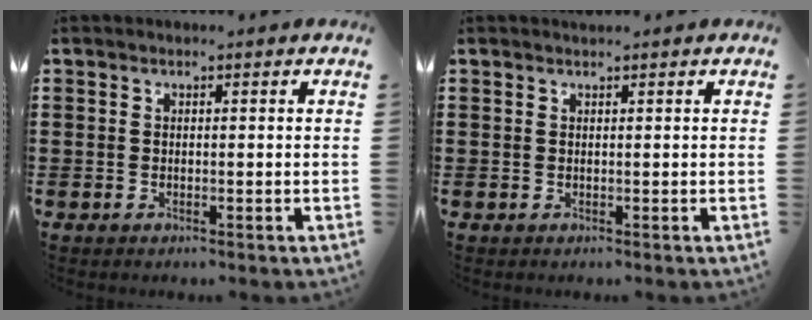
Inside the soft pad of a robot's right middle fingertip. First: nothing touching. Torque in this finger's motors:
{"motor_torque": [-0.05, -0.05, 0.00, 0.00]}